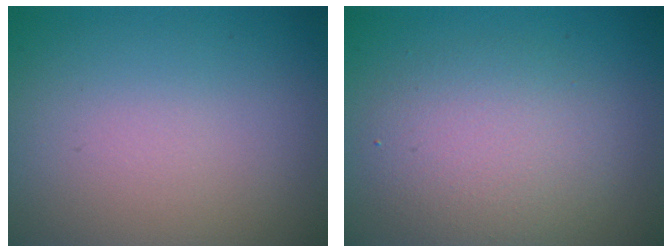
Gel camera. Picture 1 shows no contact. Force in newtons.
{"total": 4.2, "press": 4.2, "slide": 0.1}